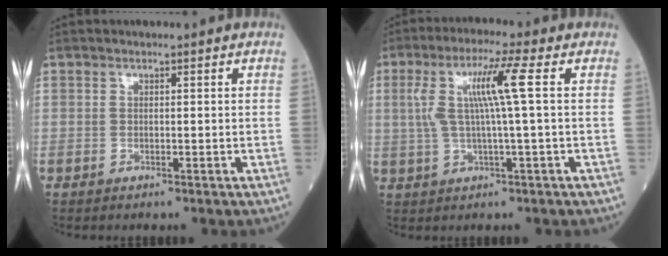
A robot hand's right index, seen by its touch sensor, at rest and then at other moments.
{"total": 8.1, "force": [1.4, -0.6, 7.9], "torque": [-0.163, 0.016, 0.030]}